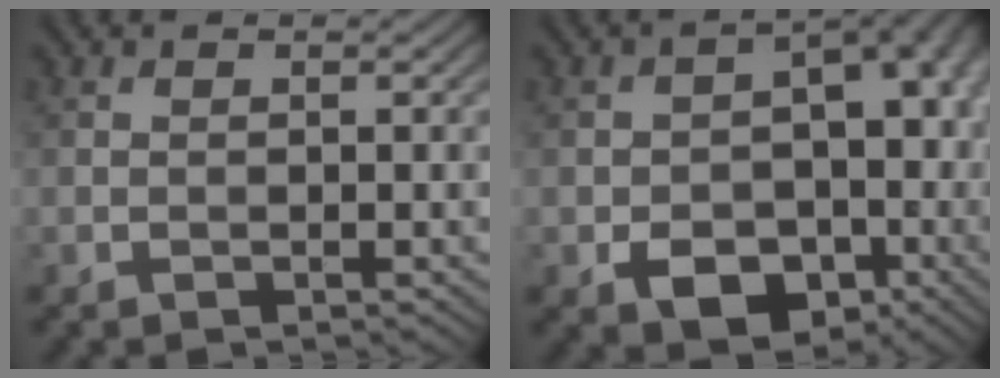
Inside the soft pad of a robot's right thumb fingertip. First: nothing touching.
{"total": 12.9, "force": [-3.5, 9.1, 8.5], "torque": [-0.101, -0.031, -0.047]}